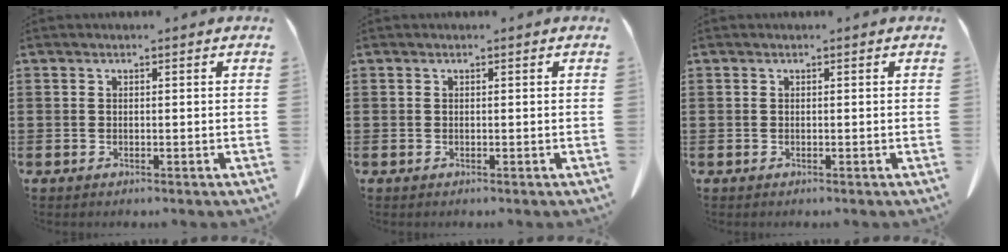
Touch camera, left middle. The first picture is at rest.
{"total": 0.0}
{"total": 0.0}